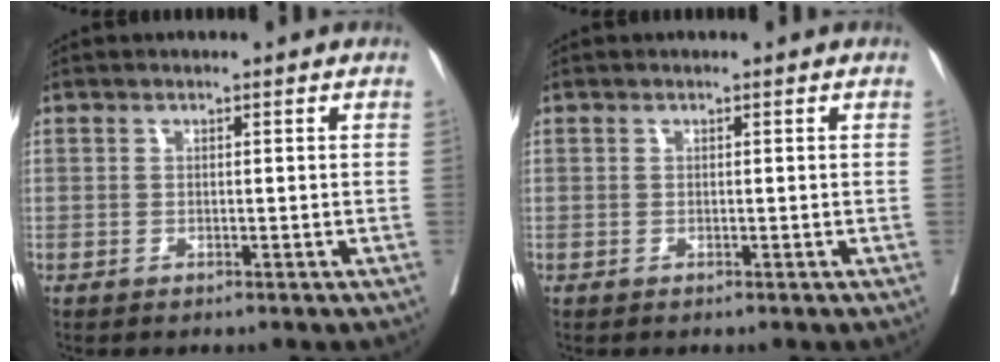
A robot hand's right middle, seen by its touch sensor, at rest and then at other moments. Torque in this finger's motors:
{"motor_torque": [0.00, 0.00, 0.00, 0.00]}